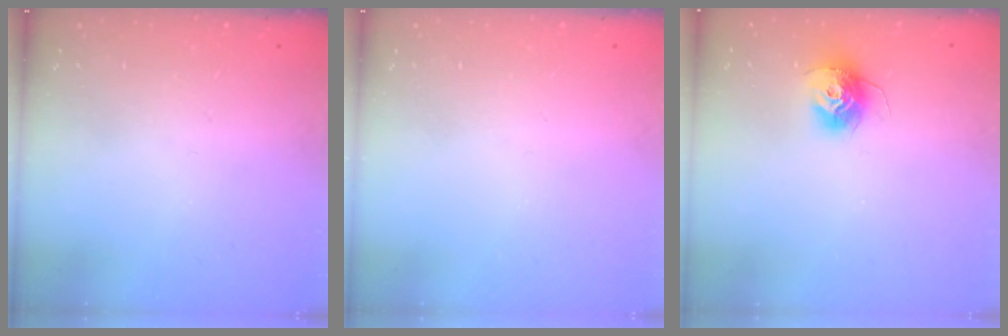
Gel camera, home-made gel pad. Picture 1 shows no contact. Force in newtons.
{"total": 0.0}
{"total": 11.5, "press": 11.4, "slide": 0.8}